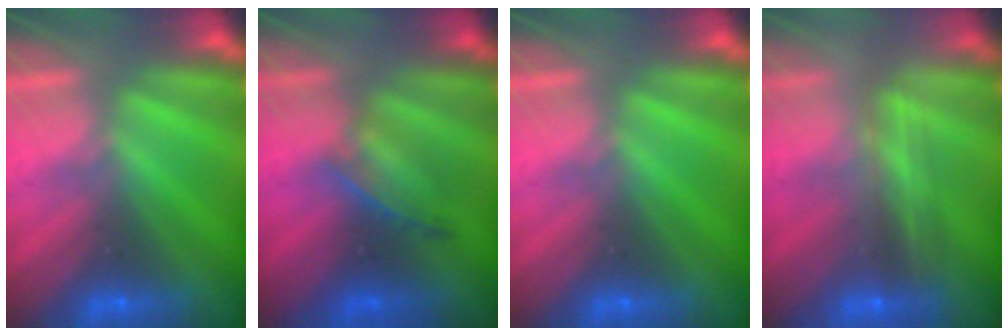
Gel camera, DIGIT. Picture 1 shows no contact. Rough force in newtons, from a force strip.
{"total": 3.6}
{"total": 0.0}
{"total": 2.4}